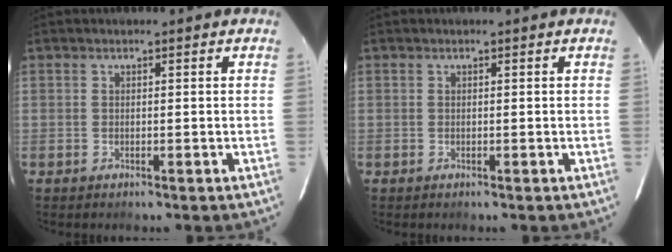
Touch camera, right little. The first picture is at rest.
{"total": 0.0}